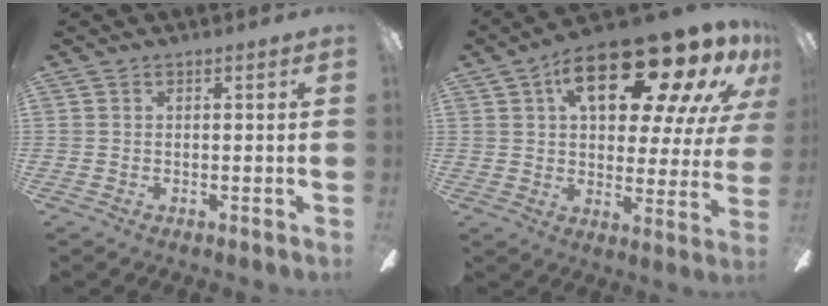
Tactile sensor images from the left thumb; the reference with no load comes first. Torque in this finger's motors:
{"motor_torque": [2.51, 2.50, 1.83, -0.94, 0.15]}